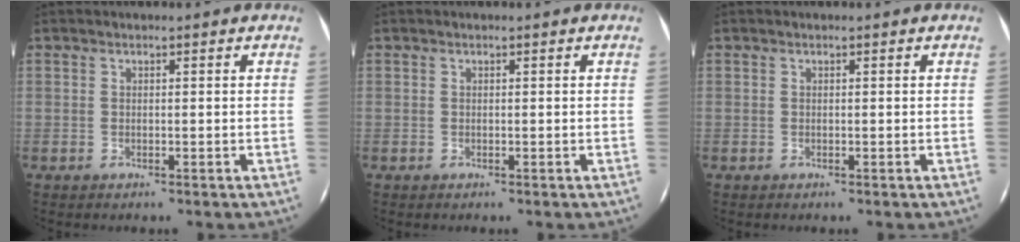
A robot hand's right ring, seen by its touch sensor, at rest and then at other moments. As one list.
[{"total": 0.0}, {"total": 0.0}]